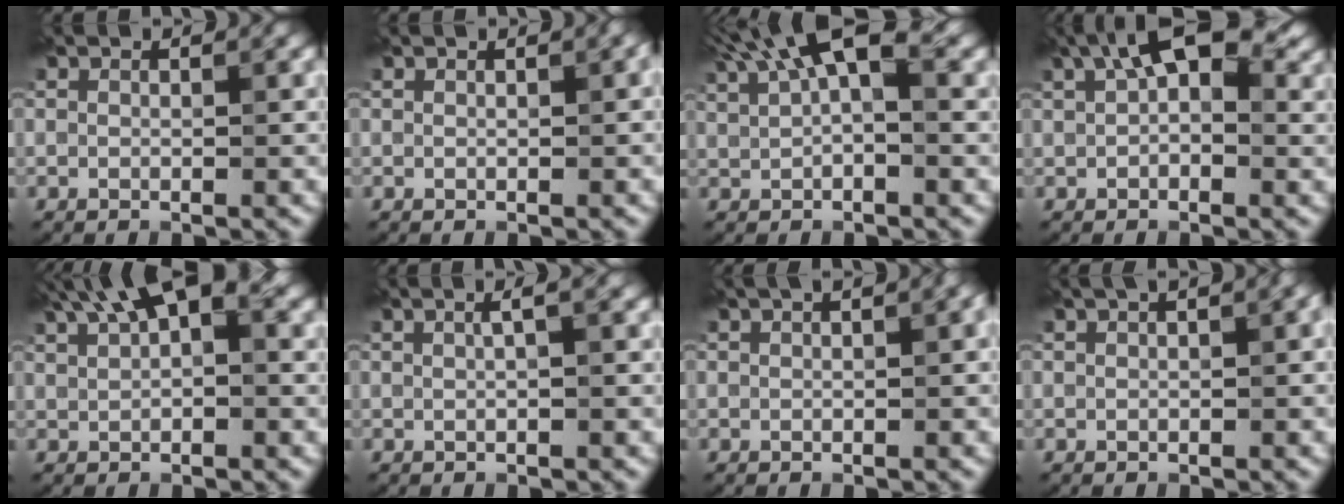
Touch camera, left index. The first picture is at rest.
{"total": 0.6, "force": [0.4, 0.0, 0.5], "torque": [-0.003, 0.007, 0.006]}
{"total": 6.7, "force": [3.3, 2.3, 5.3], "torque": [-0.089, 0.018, 0.053]}
{"total": 7.1, "force": [2.8, 3.6, 5.4], "torque": [-0.079, 0.016, 0.033]}
{"total": 6.6, "force": [3.4, 2.5, 5.1], "torque": [-0.084, 0.024, 0.055]}
{"total": 1.9, "force": [0.6, 0.5, 1.7], "torque": [-0.024, 0.010, 0.002]}
{"total": 2.2, "force": [0.9, 0.6, 2.0], "torque": [-0.021, 0.008, 0.013]}
{"total": 2.7, "force": [1.1, 0.8, 2.3], "torque": [-0.025, 0.009, 0.017]}